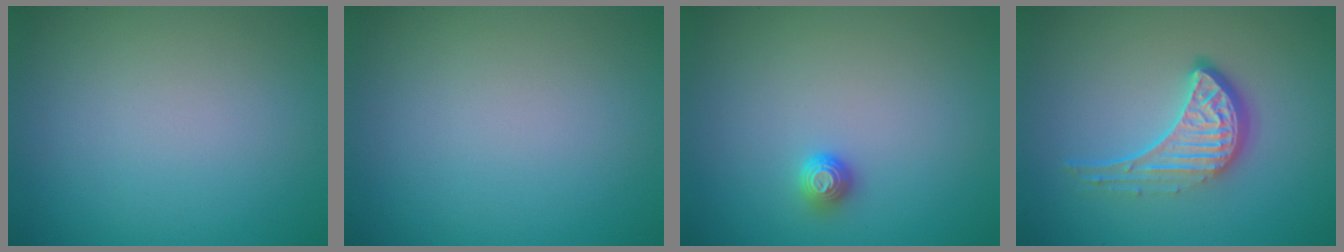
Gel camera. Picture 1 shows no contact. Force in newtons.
{"total": 0.0}
{"total": 1.1, "press": 1.0, "slide": 0.4}
{"total": 4.6, "press": 3.3, "slide": 3.3}